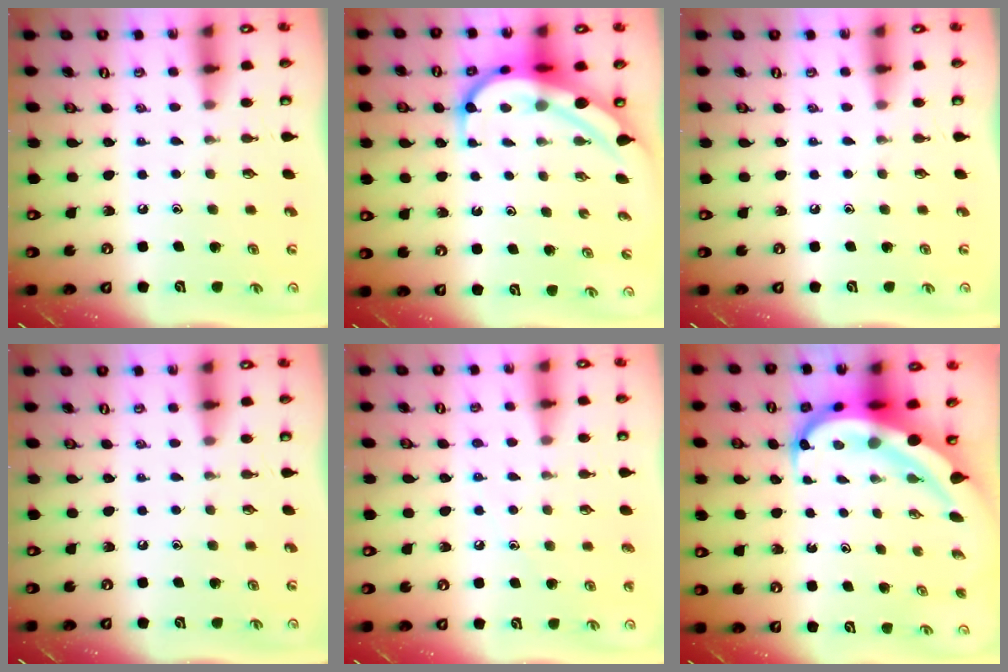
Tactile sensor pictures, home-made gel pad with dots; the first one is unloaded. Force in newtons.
{"total": 8.2, "press": 8.2, "slide": 0.6}
{"total": 0.0}
{"total": 0.0}
{"total": 4.4, "press": 4.4, "slide": 0.4}
{"total": 11.9, "press": 11.8, "slide": 1.2}